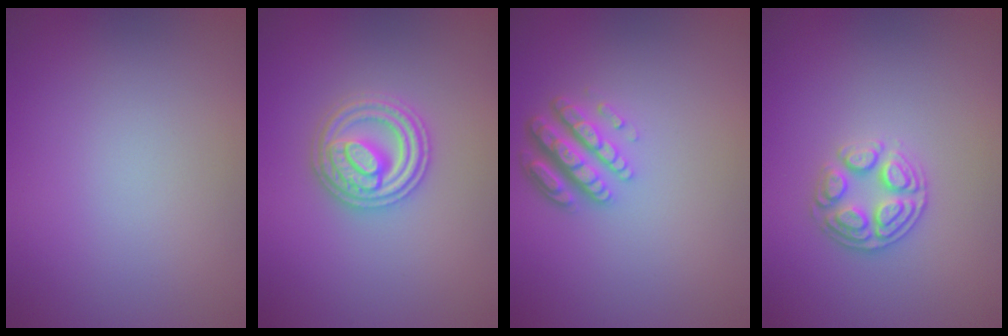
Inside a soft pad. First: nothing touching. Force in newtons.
{"total": 3.7, "press": 3.6, "slide": 0.6}
{"total": 3.8, "press": 3.0, "slide": 2.2}
{"total": 2.9, "press": 2.8, "slide": 0.7}